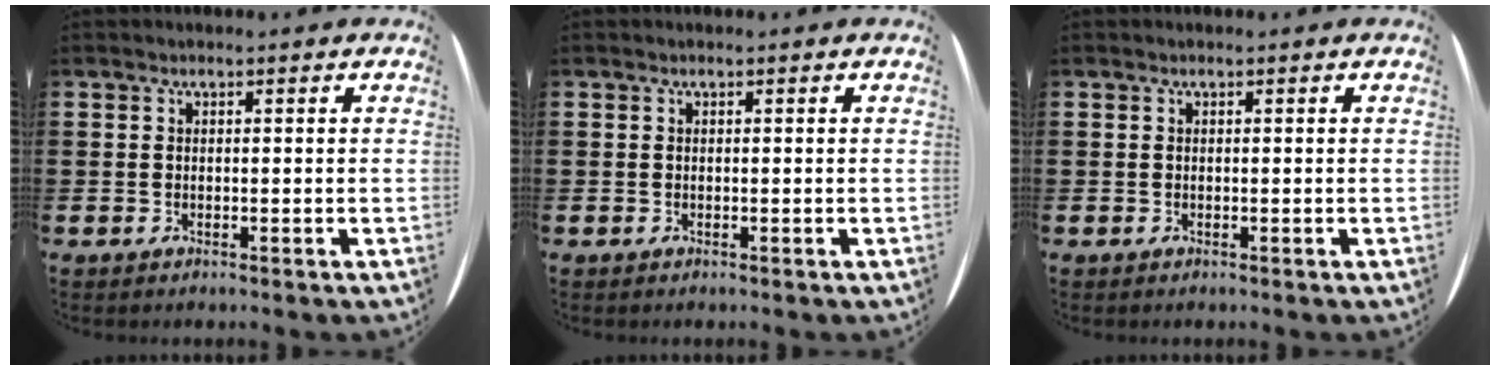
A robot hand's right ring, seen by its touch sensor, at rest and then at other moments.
{"total": 0.0}
{"total": 0.0}